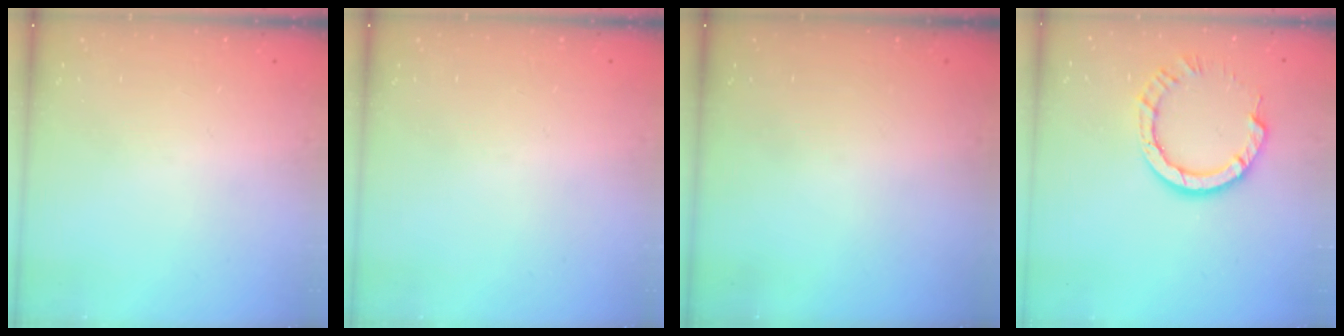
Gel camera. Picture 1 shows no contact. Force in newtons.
{"total": 0.0}
{"total": 0.0}
{"total": 9.2, "press": 9.1, "slide": 0.8}